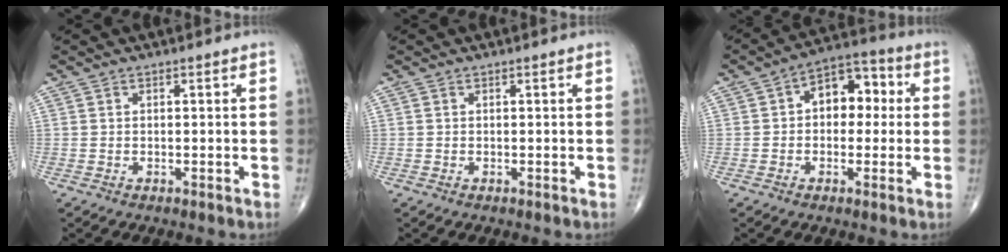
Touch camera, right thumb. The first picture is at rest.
{"total": 0.0}
{"total": 10.1, "force": [1.2, 6.7, 7.5], "torque": [-0.072, 0.031, 0.008]}